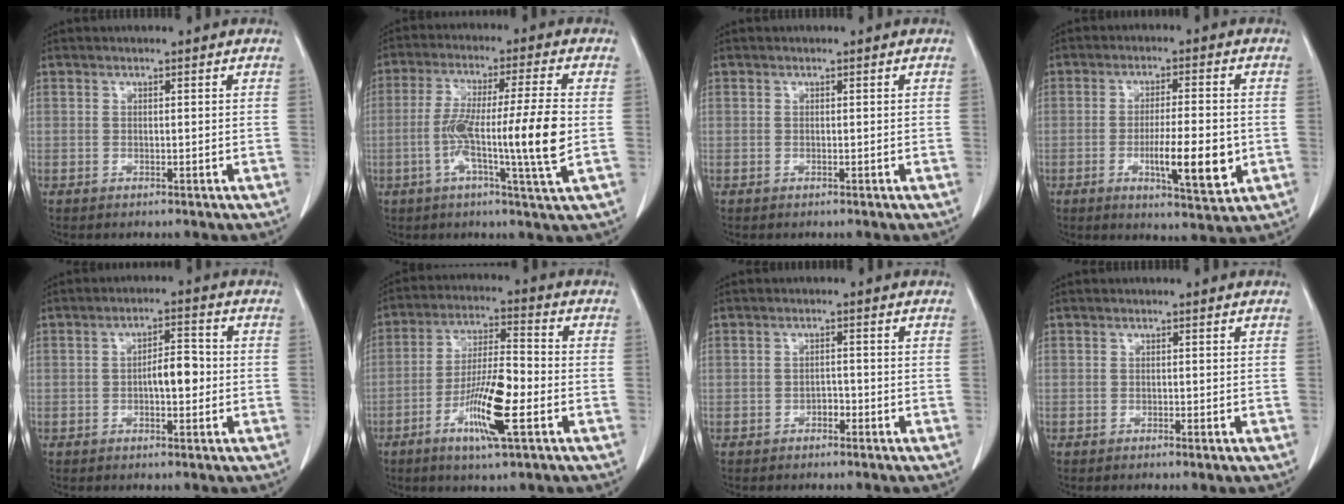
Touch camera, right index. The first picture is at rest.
{"total": 13.2, "force": [-2.2, -0.6, 13.1], "torque": [-0.236, -0.001, -0.046]}
{"total": 0.0}
{"total": 9.4, "force": [-2.3, 1.6, 9.0], "torque": [-0.142, -0.014, -0.035]}
{"total": 4.7, "force": [-0.7, 1.7, 4.4], "torque": [-0.072, 0.011, -0.011]}
{"total": 11.4, "force": [-4.5, 1.3, 10.4], "torque": [-0.195, -0.009, -0.082]}
{"total": 1.4, "force": [-0.9, 0.7, 0.8], "torque": [-0.012, 0.004, -0.015]}
{"total": 0.6, "force": [-0.4, 0.1, 0.5], "torque": [-0.011, -0.001, -0.004]}